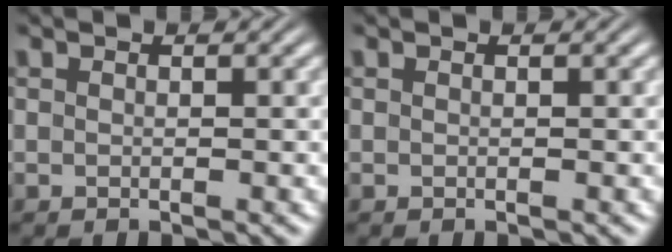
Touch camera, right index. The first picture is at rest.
{"total": 0.0}